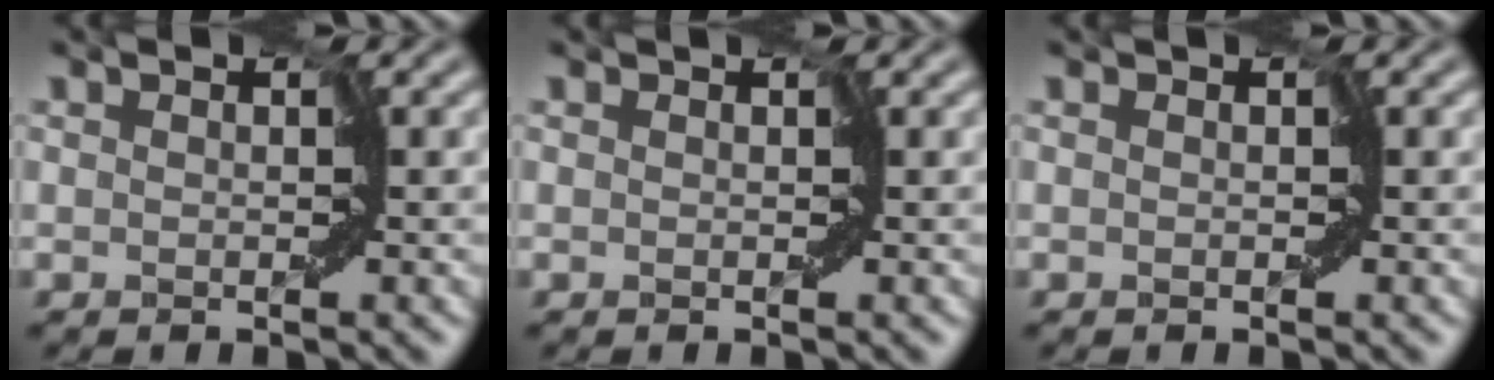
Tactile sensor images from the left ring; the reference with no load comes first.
{"total": 0.0}
{"total": 0.0}